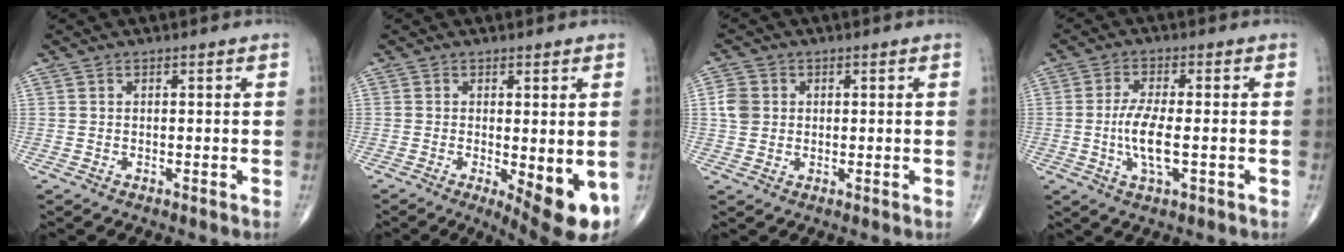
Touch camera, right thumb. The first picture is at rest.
{"total": 9.8, "force": [-2.5, 3.0, 9.0], "torque": [-0.113, -0.022, -0.028]}
{"total": 4.2, "force": [0.5, 3.6, 2.0], "torque": [-0.030, 0.003, 0.007]}
{"total": 7.0, "force": [-1.1, 2.1, 6.6], "torque": [-0.141, -0.005, -0.023]}